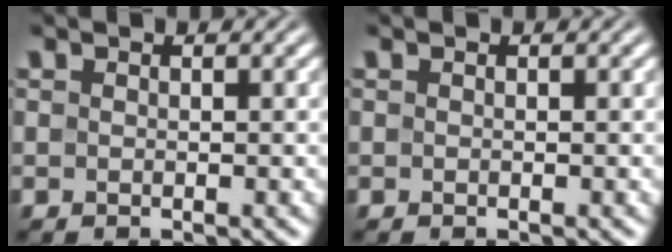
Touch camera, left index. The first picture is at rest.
{"total": 0.0}